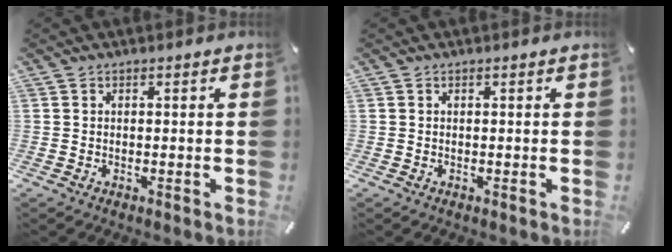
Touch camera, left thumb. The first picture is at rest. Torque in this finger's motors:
{"motor_torque": [-0.01, 0.01, -0.05, 0.06, 0.00]}